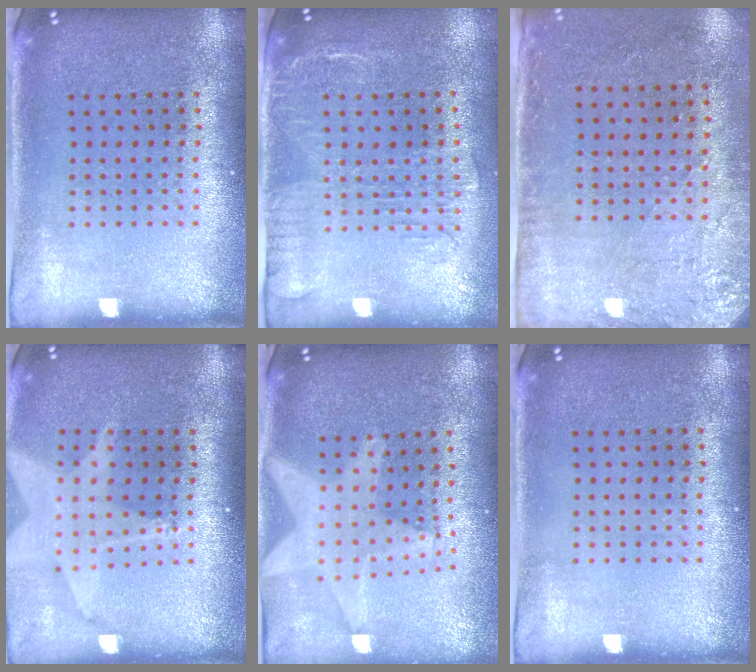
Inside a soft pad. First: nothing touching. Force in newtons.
{"total": 2.0, "press": 1.6, "slide": 1.2}
{"total": 2.8, "press": 2.3, "slide": 1.6}
{"total": 2.0, "press": 1.6, "slide": 1.3}
{"total": 1.9, "press": 1.6, "slide": 1.0}
{"total": 0.0}